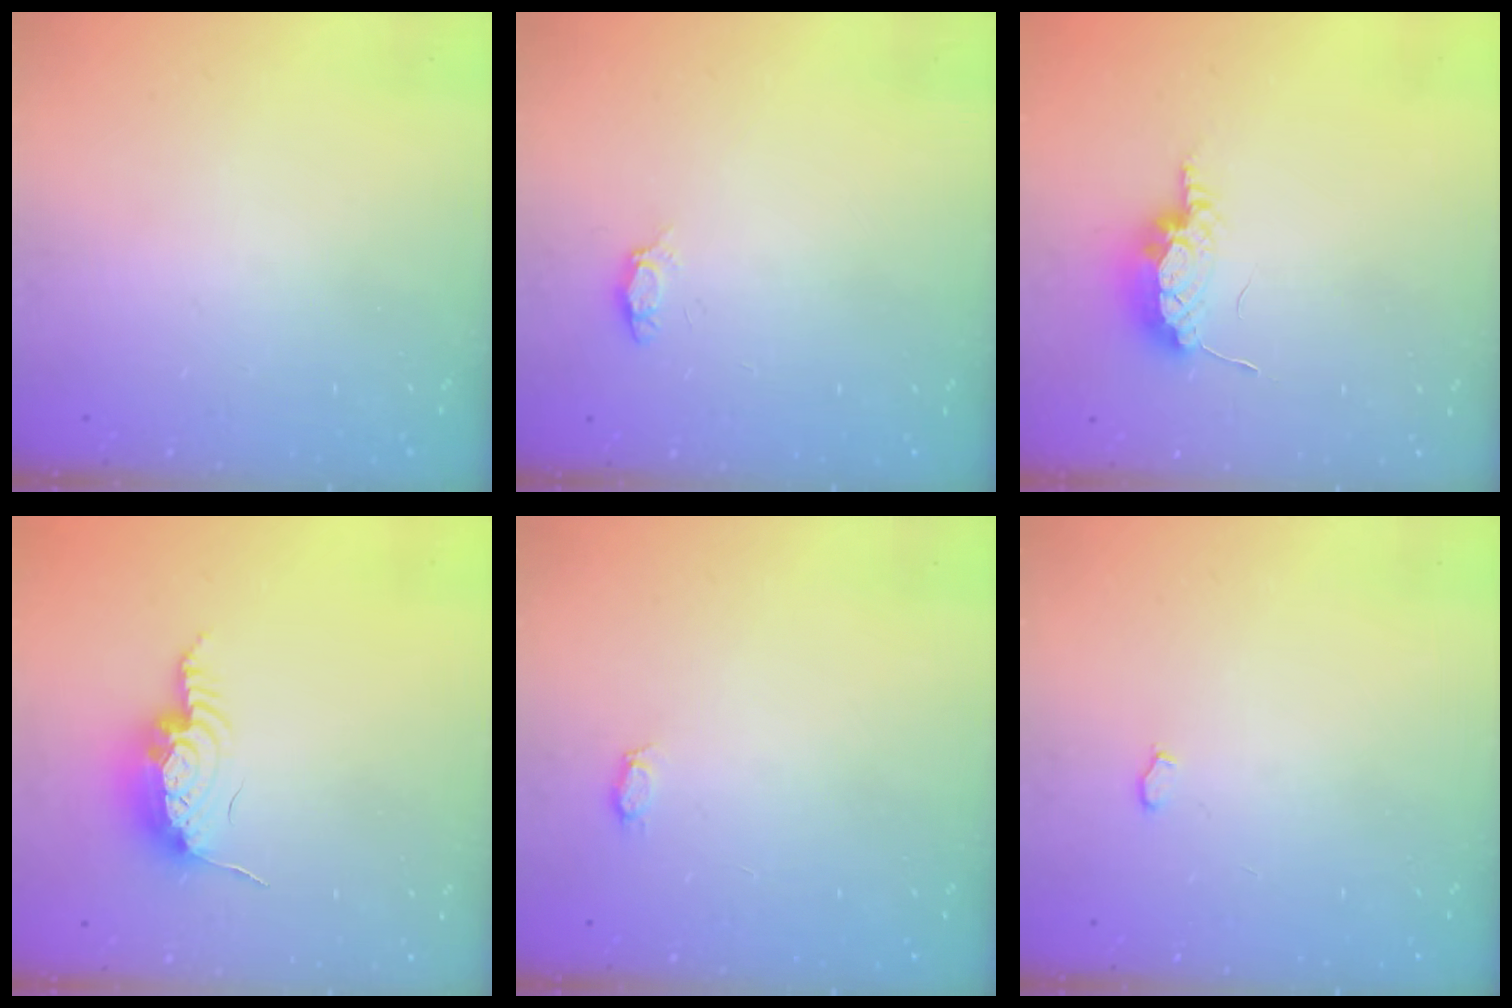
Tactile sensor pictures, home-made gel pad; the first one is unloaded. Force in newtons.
{"total": 3.2, "press": 3.2, "slide": 0.4}
{"total": 7.7, "press": 7.5, "slide": 1.9}
{"total": 12.9, "press": 12.9, "slide": 0.8}
{"total": 3.7, "press": 3.6, "slide": 0.5}
{"total": 3.7, "press": 2.7, "slide": 2.5}